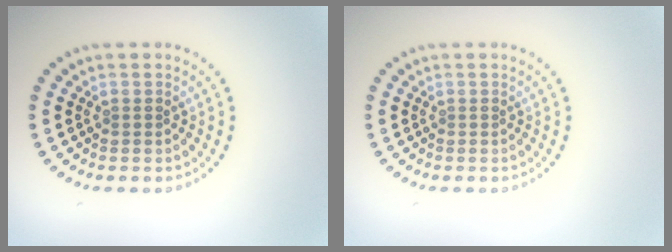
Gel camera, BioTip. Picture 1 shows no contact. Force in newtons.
{"total": 0.0}